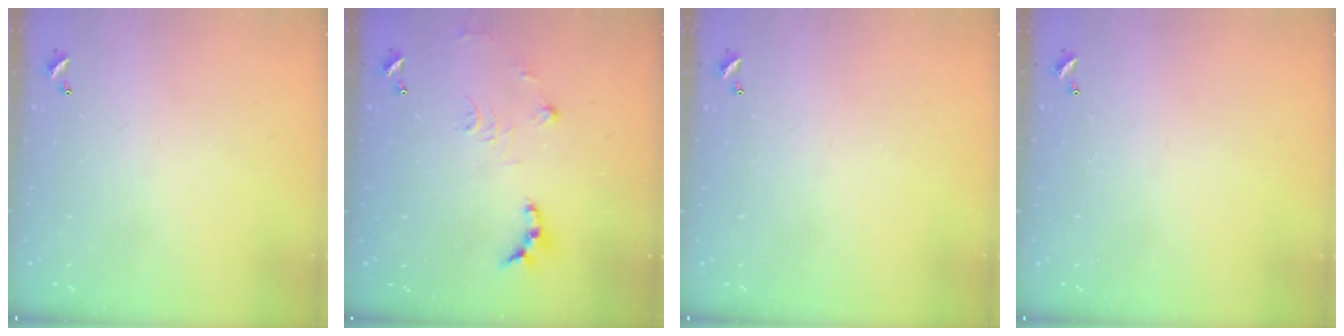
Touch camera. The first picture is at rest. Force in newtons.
{"total": 9.4, "press": 9.4, "slide": 0.4}
{"total": 0.0}
{"total": 0.0}